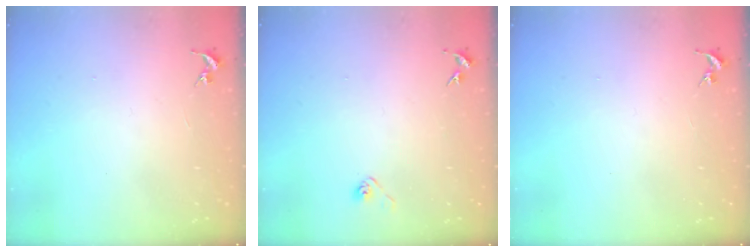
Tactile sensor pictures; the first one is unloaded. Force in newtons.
{"total": 2.9, "press": 2.8, "slide": 0.8}
{"total": 0.0}